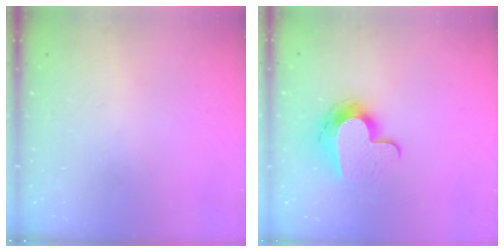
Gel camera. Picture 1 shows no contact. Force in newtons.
{"total": 11.5, "press": 11.5, "slide": 0.7}